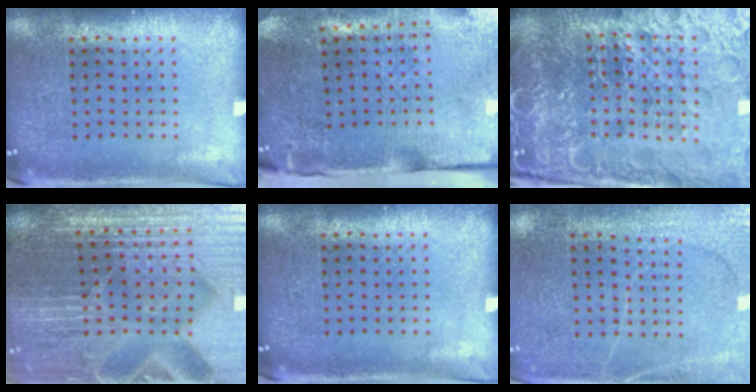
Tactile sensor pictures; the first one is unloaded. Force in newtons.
{"total": 4.6, "press": 3.7, "slide": 2.8}
{"total": 6.9, "press": 6.0, "slide": 3.3}
{"total": 5.3, "press": 5.0, "slide": 1.8}
{"total": 0.0}
{"total": 2.8, "press": 2.7, "slide": 0.7}